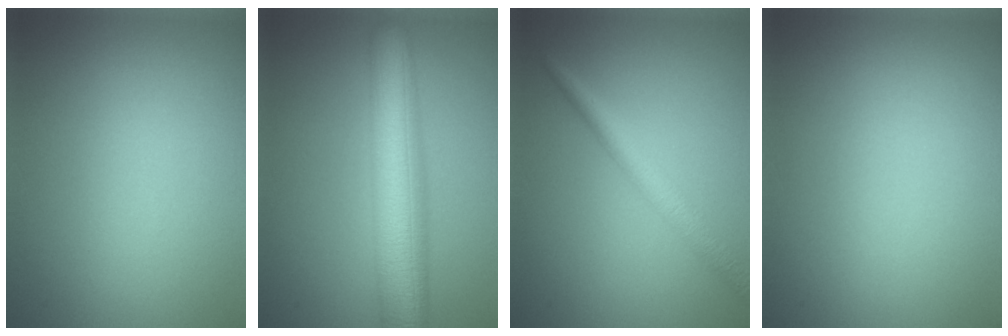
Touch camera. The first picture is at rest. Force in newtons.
{"total": 9.2, "press": 9.2, "slide": 0.3}
{"total": 2.9, "press": 2.9, "slide": 0.0}
{"total": 0.0}